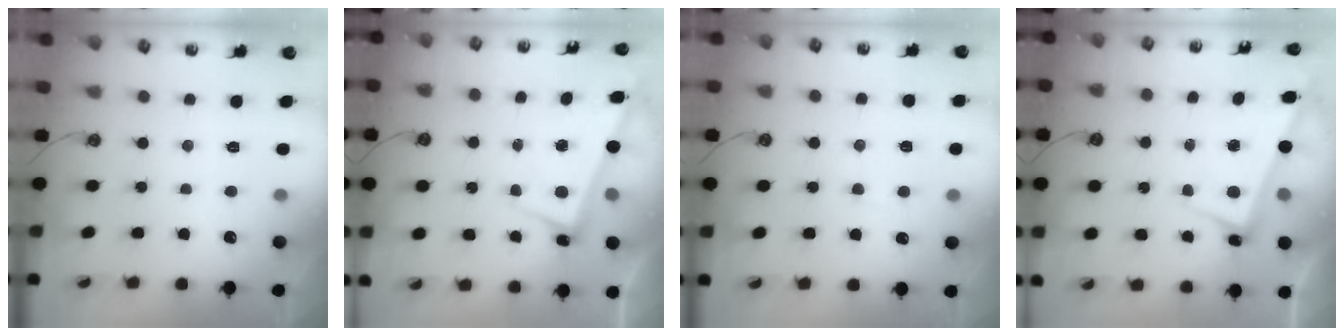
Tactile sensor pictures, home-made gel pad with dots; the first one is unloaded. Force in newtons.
{"total": 3.3, "press": 3.2, "slide": 0.9}
{"total": 1.3, "press": 1.2, "slide": 0.5}
{"total": 3.3, "press": 3.2, "slide": 0.9}